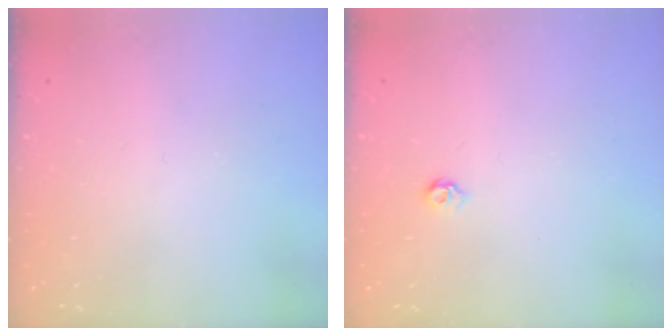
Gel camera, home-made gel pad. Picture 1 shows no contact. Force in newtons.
{"total": 4.2, "press": 4.1, "slide": 0.8}